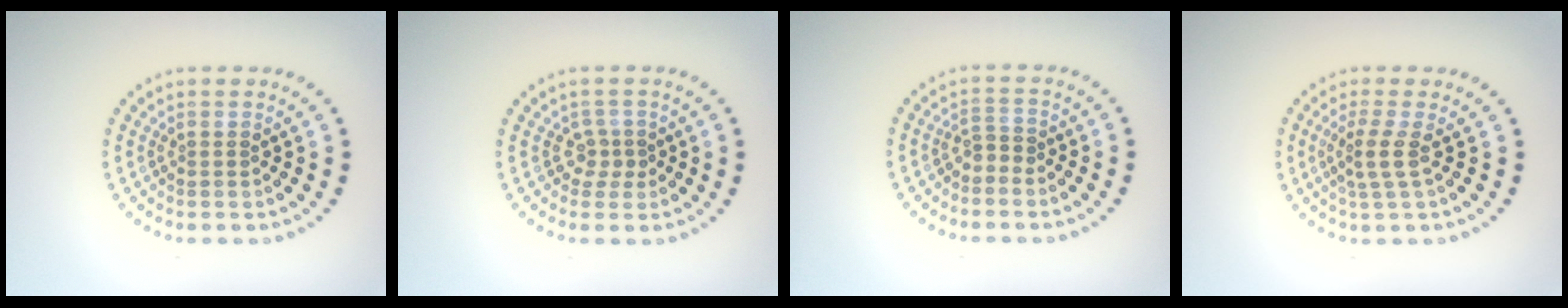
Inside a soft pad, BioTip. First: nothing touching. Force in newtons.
{"total": 1.7, "press": 1.1, "slide": 1.3}
{"total": 1.1, "press": 0.7, "slide": 0.8}
{"total": 2.1, "press": 1.6, "slide": 1.4}